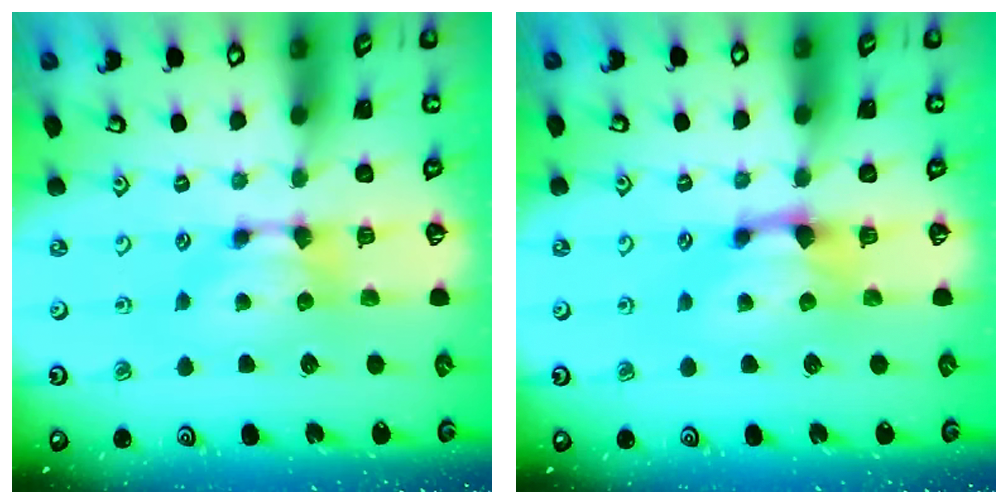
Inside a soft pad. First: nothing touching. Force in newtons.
{"total": 1.2, "press": 0.3, "slide": 1.2}